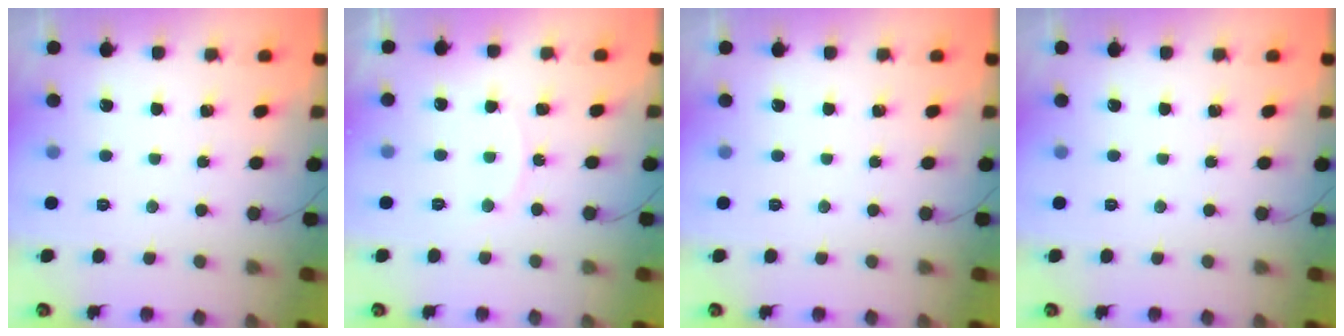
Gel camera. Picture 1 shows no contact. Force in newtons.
{"total": 5.1, "press": 5.1, "slide": 0.4}
{"total": 0.0}
{"total": 0.0}